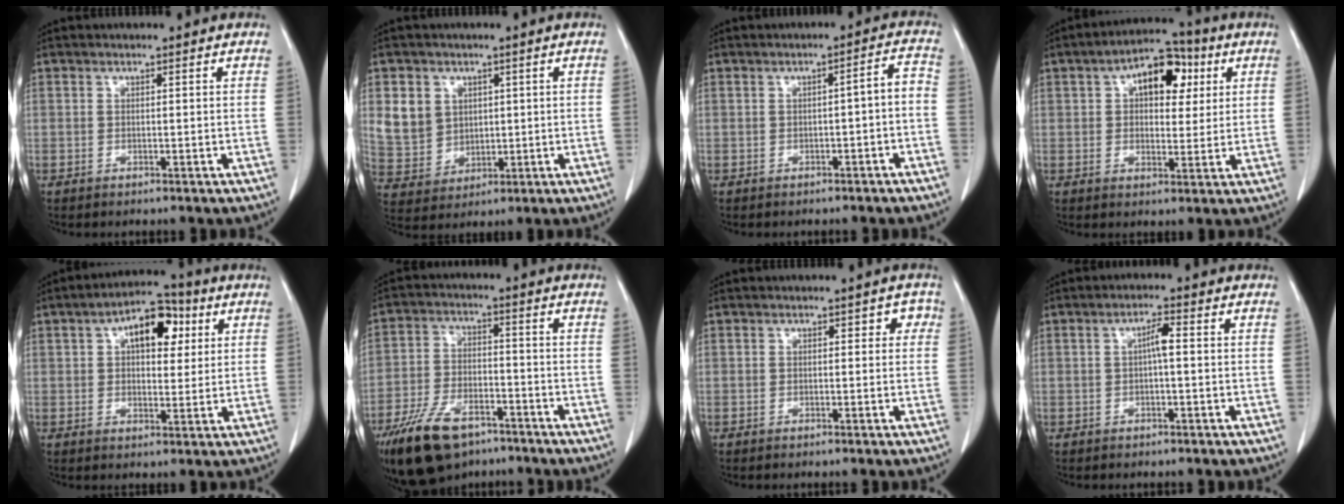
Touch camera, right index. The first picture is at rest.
{"total": 7.6, "force": [2.3, 6.8, 2.5], "torque": [-0.058, 0.016, 0.059]}
{"total": 3.8, "force": [-1.6, 0.8, 3.3], "torque": [-0.041, 0.018, -0.022]}
{"total": 10.1, "force": [3.4, 5.3, 7.8], "torque": [-0.115, 0.033, 0.049]}
{"total": 9.7, "force": [3.3, 4.8, 7.7], "torque": [-0.116, 0.031, 0.047]}
{"total": 13.2, "force": [-9.0, 6.0, 7.7], "torque": [-0.151, -0.011, -0.159]}
{"total": 2.5, "force": [0.3, 1.5, 1.9], "torque": [-0.011, 0.017, -0.004]}
{"total": 2.8, "force": [0.0, 0.4, 2.8], "torque": [-0.050, 0.008, -0.001]}